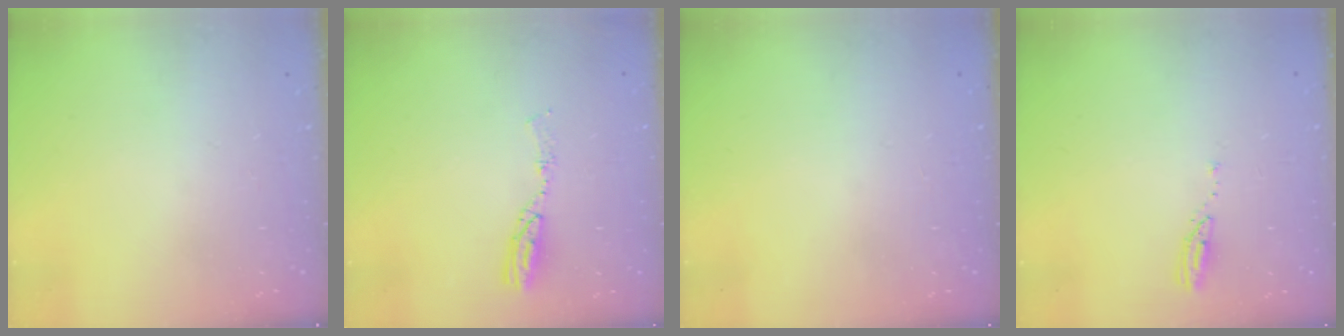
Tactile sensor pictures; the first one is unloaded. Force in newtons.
{"total": 5.0, "press": 5.0, "slide": 0.2}
{"total": 0.0}
{"total": 3.0, "press": 2.9, "slide": 0.3}